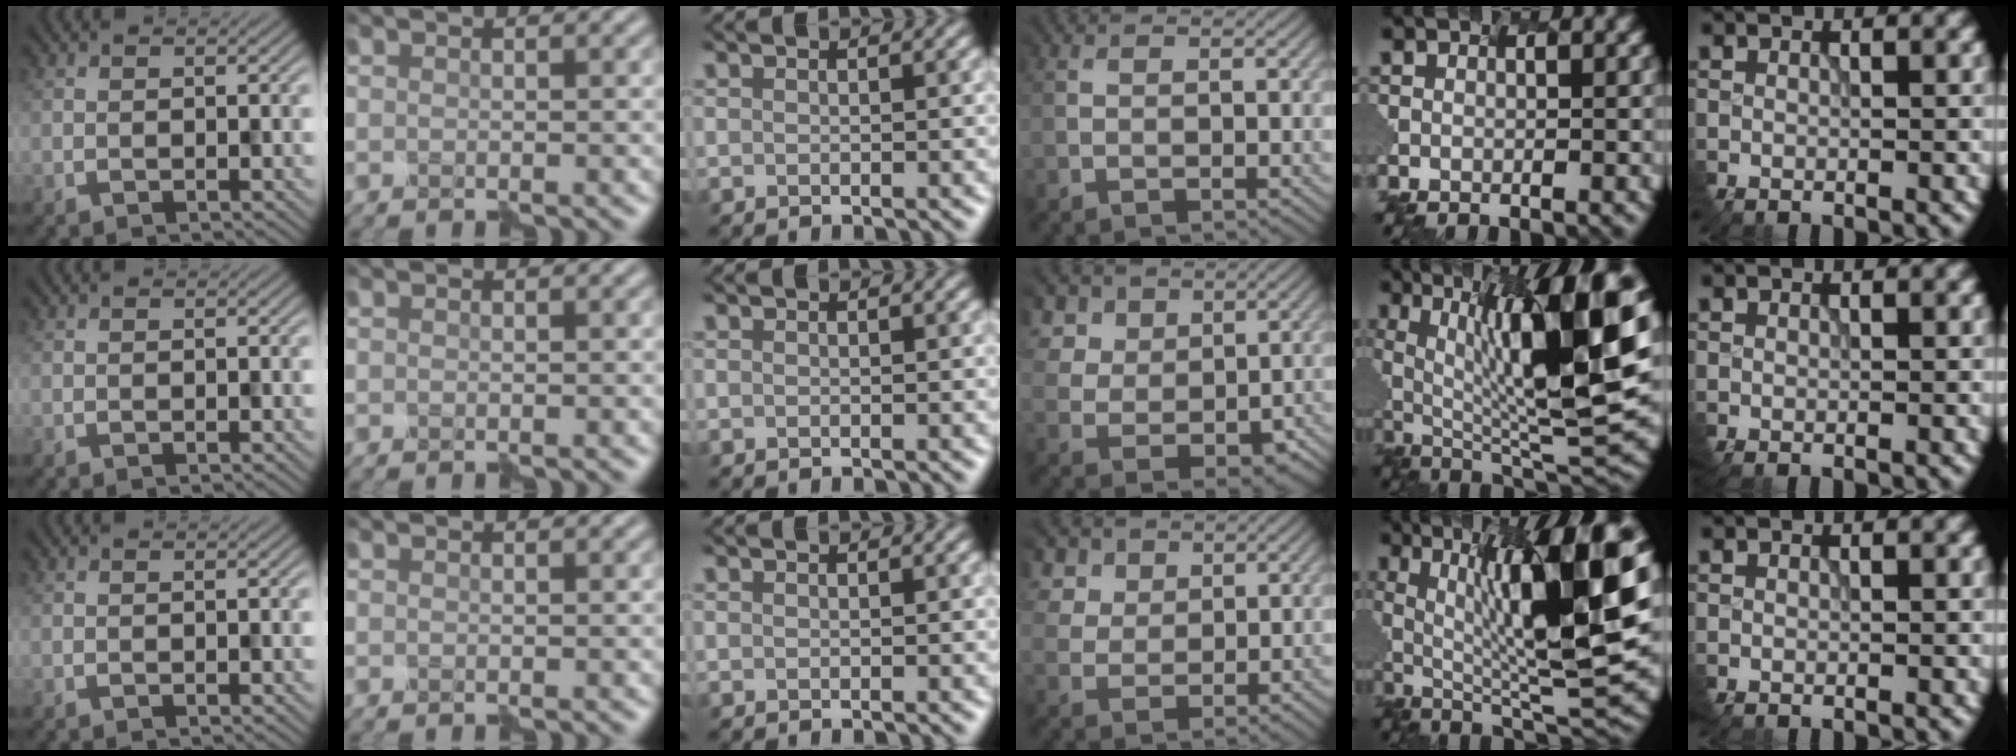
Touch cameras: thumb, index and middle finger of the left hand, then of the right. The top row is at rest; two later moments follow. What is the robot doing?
{"motion": "disassemble", "object": "velcro strap"}